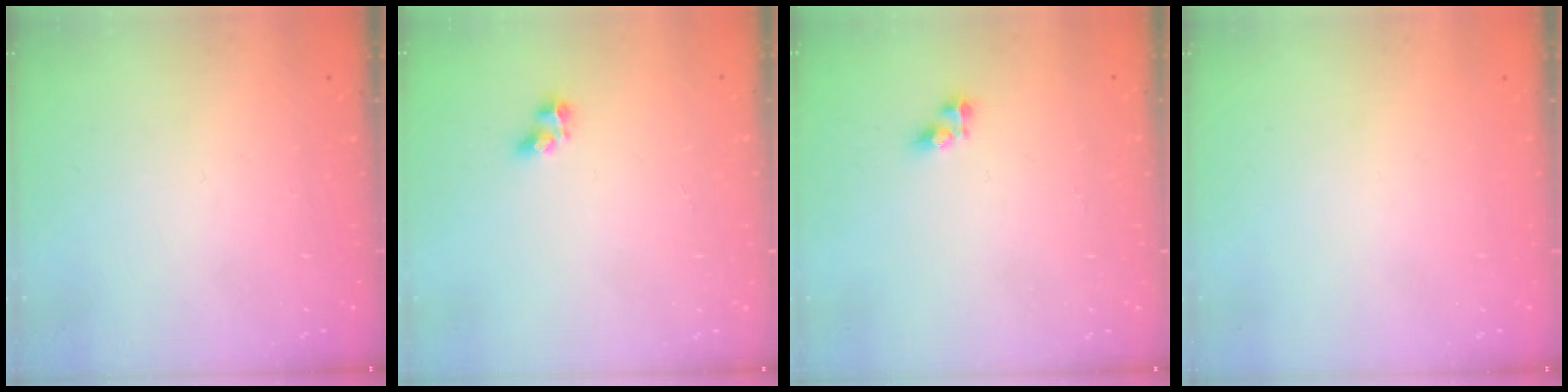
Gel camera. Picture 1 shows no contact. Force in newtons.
{"total": 4.4, "press": 4.3, "slide": 0.8}
{"total": 5.0, "press": 4.9, "slide": 0.6}
{"total": 0.0}